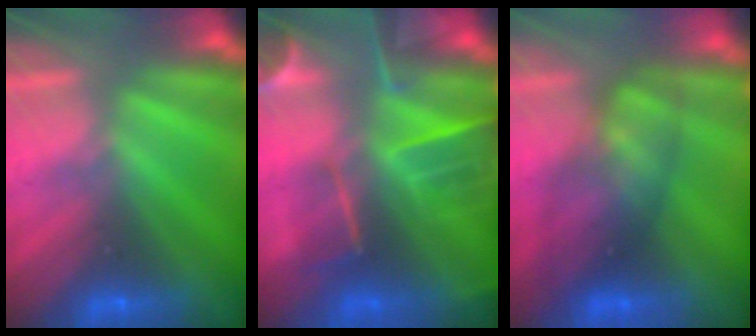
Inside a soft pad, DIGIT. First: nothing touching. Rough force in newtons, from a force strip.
{"total": 9.8}
{"total": 7.2}